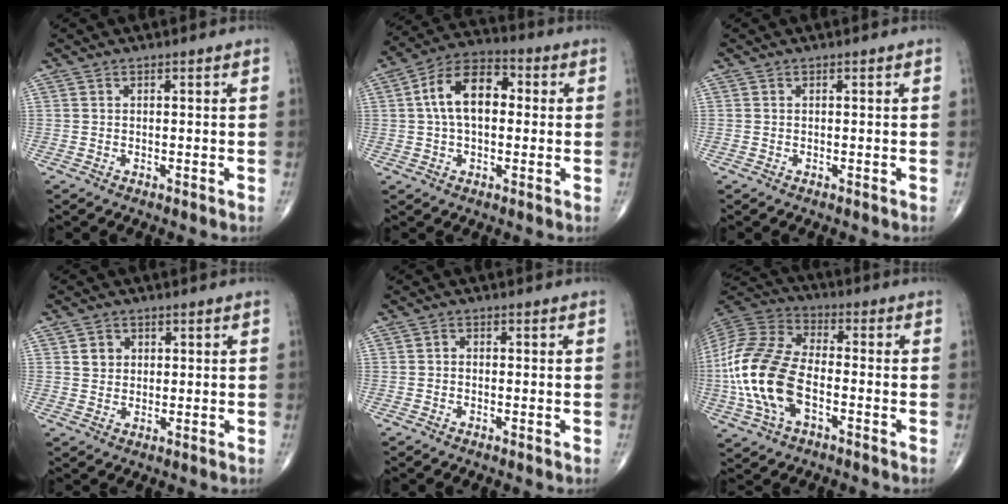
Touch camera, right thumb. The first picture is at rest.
{"total": 11.9, "force": [1.4, 7.1, 9.4], "torque": [-0.156, 0.031, 0.013]}
{"total": 0.0}
{"total": 3.5, "force": [1.1, 3.0, 1.3], "torque": [-0.005, -0.004, 0.019]}
{"total": 0.8, "force": [-0.2, 0.6, 0.4], "torque": [0.003, 0.003, -0.010]}
{"total": 18.9, "force": [-4.0, 10.3, 15.3], "torque": [-0.334, 0.020, -0.079]}